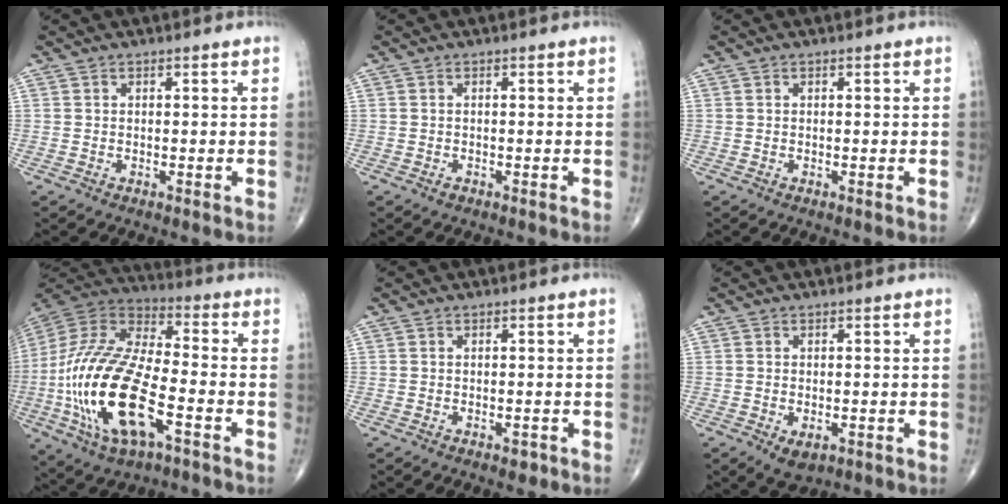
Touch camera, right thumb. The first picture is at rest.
{"total": 0.6, "force": [-0.4, 0.4, 0.3], "torque": [-0.002, 0.001, -0.006]}
{"total": 0.0}
{"total": 25.5, "force": [-7.5, 11.0, 21.8], "torque": [-0.481, 0.012, -0.130]}
{"total": 1.3, "force": [-0.8, 0.7, 0.8], "torque": [-0.008, 0.000, -0.009]}
{"total": 3.6, "force": [-1.3, 2.1, 2.6], "torque": [-0.037, -0.001, -0.011]}